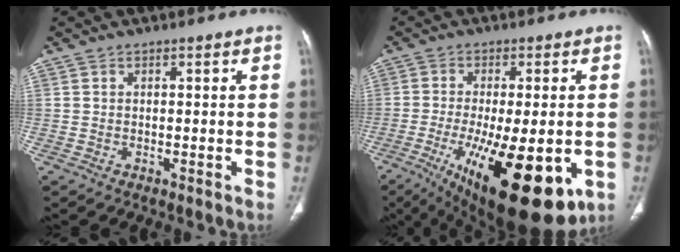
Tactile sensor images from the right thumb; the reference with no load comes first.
{"total": 22.7, "force": [-7.7, 8.2, 19.7], "torque": [-0.288, -0.026, -0.097]}